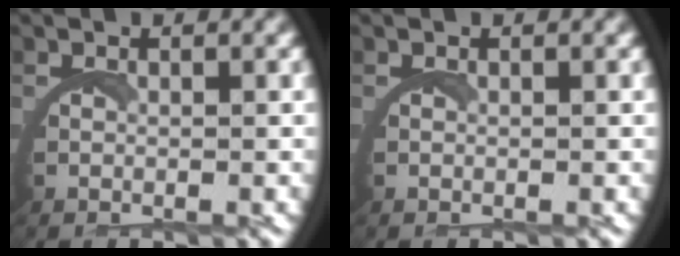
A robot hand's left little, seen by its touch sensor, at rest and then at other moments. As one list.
[{"total": 0.0}]